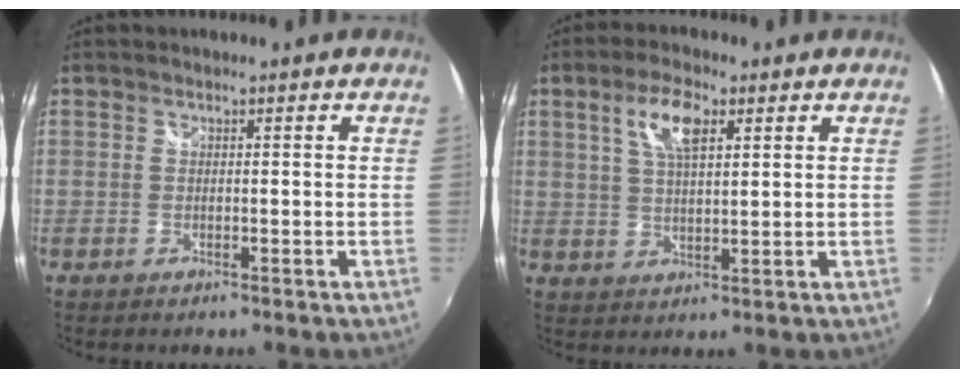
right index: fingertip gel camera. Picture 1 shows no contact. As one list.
[{"total": 7.1, "force": [3.0, 2.8, 5.7], "torque": [-0.107, 0.011, 0.056]}]